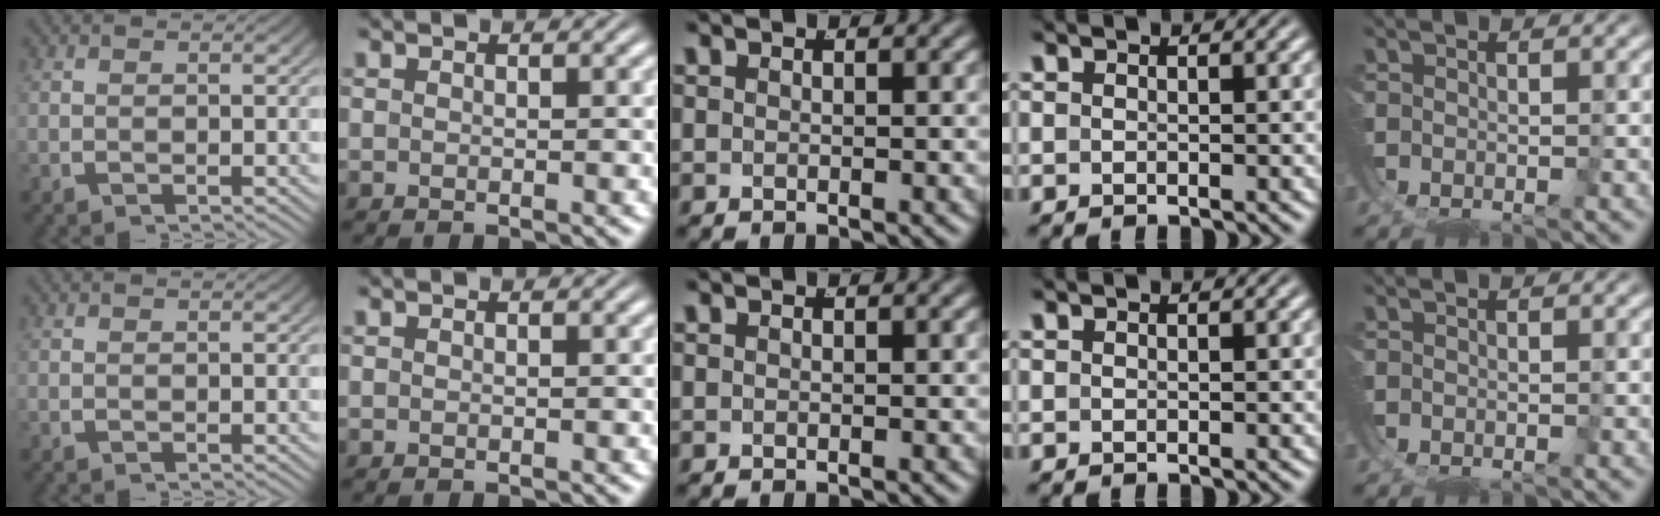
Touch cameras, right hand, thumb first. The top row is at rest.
{"little": {"total": 0.5, "force": [-0.3, 0.4, 0.2], "torque": [-0.007, -0.001, -0.005]}}